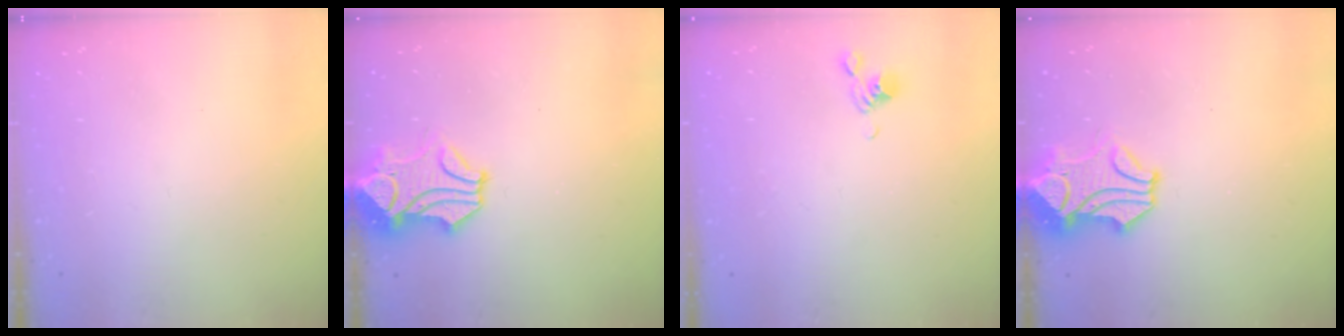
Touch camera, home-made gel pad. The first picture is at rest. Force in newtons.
{"total": 1.5, "press": 0.8, "slide": 1.3}
{"total": 5.4, "press": 5.4, "slide": 0.3}
{"total": 1.6, "press": 0.9, "slide": 1.3}